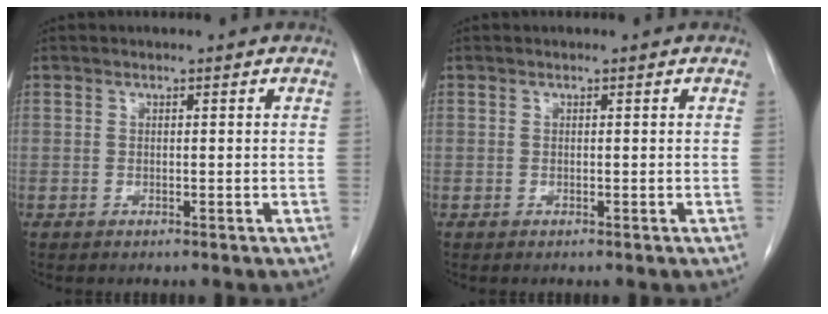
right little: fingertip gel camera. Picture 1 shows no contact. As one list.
[{"total": 0.0}]